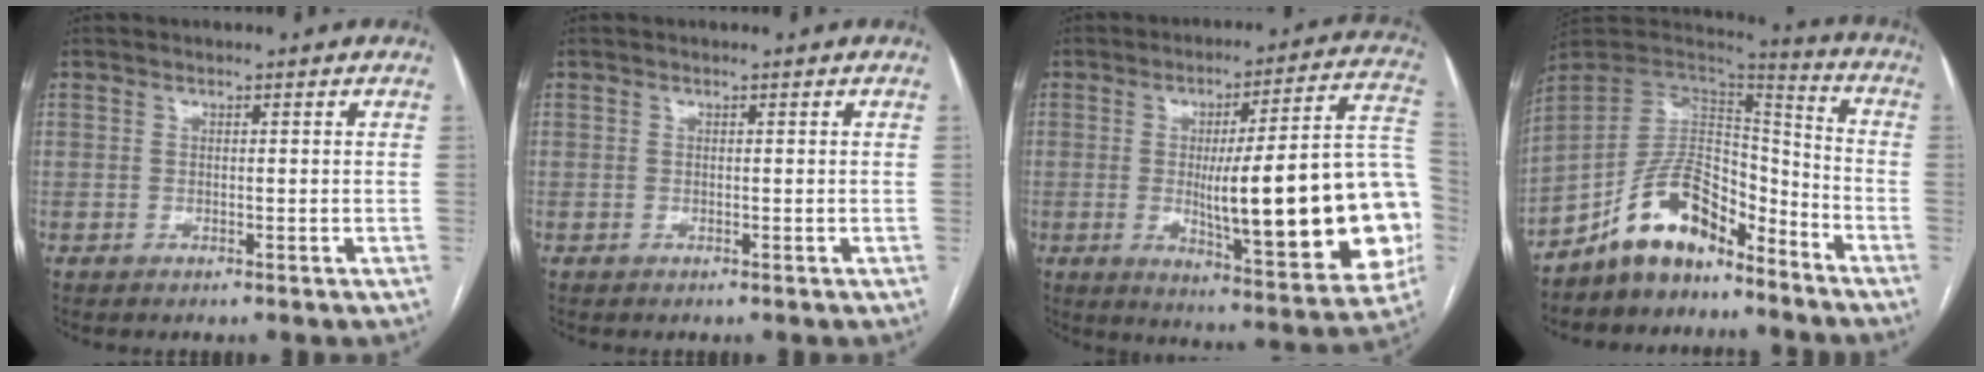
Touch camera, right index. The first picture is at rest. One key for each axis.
{"total": 0.0}
{"total": 26.7, "fx": -2.7, "fy": 3.8, "fz": 26.2, "tx": -0.283, "ty": 0.014, "tz": -0.031}
{"total": 12.8, "fx": -9.5, "fy": 5.7, "fz": 6.5, "tx": -0.113, "ty": 0.035, "tz": -0.173}